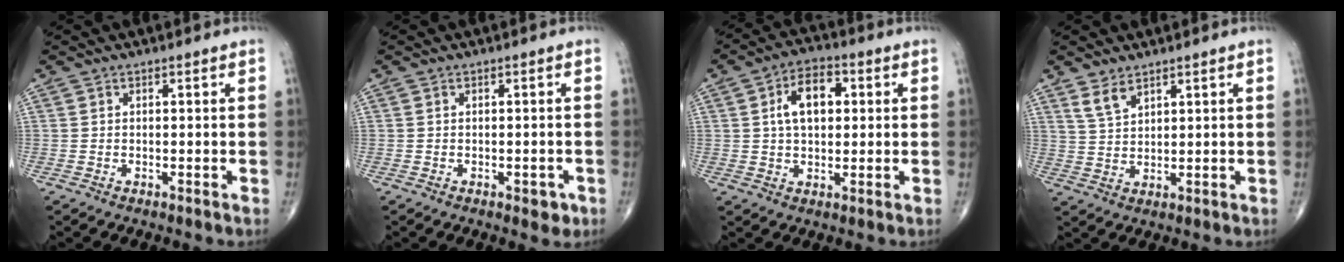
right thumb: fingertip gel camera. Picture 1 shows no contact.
{"total": 2.5, "force": [-1.0, 1.4, 1.8], "torque": [-0.009, 0.001, -0.011]}
{"total": 9.4, "force": [2.0, 5.6, 7.2], "torque": [-0.107, 0.012, 0.027]}
{"total": 3.9, "force": [2.8, 1.6, 2.2], "torque": [-0.037, -0.015, 0.062]}